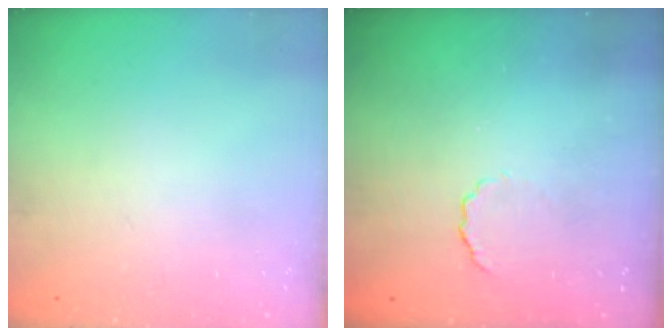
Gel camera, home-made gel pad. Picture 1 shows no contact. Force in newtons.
{"total": 3.5, "press": 3.4, "slide": 0.8}